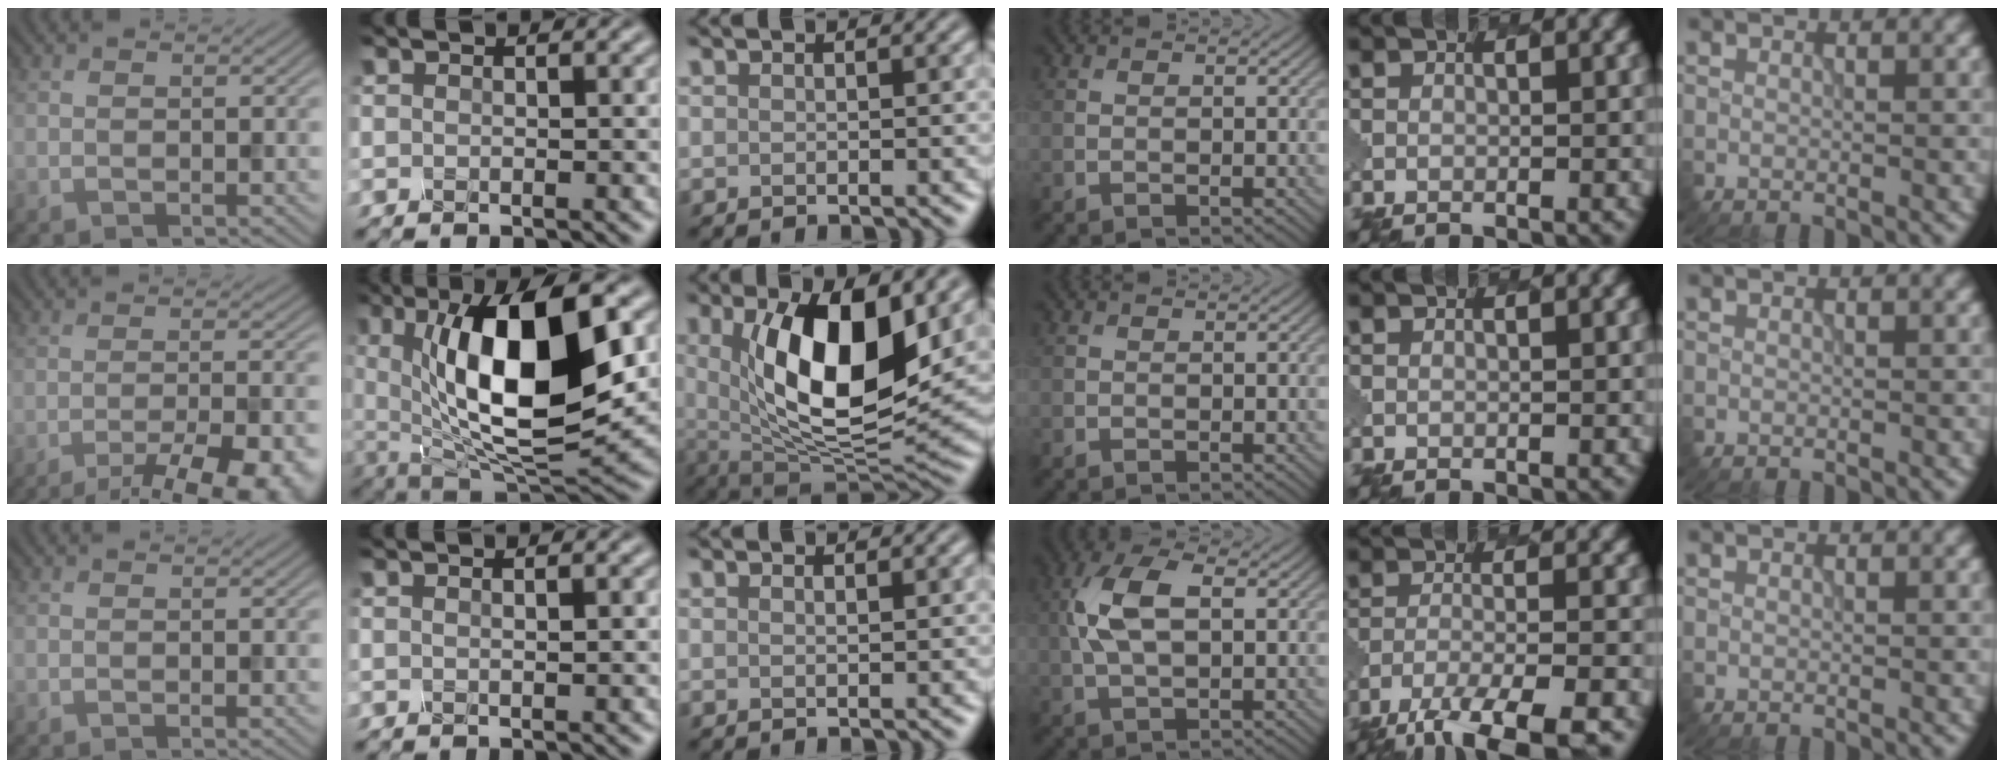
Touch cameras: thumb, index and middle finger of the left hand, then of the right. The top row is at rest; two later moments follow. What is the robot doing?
{"motion": "unscrew", "object": "spray bottle"}